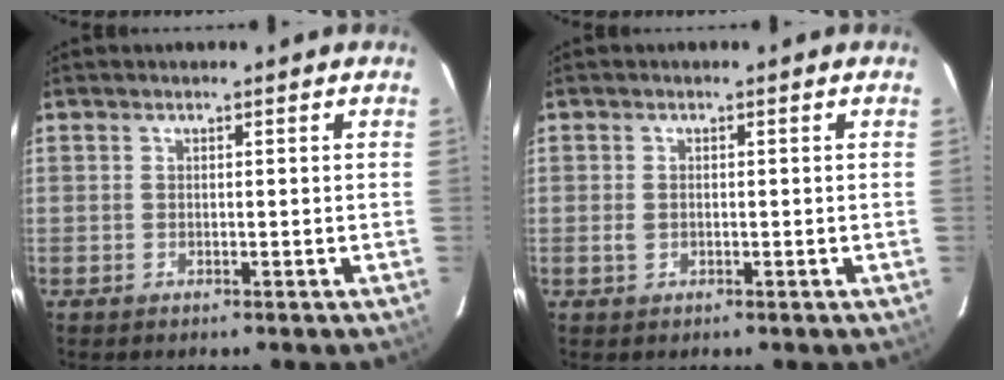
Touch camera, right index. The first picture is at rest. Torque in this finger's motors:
{"motor_torque": [0.17, 0.11, -0.02, 0.02]}